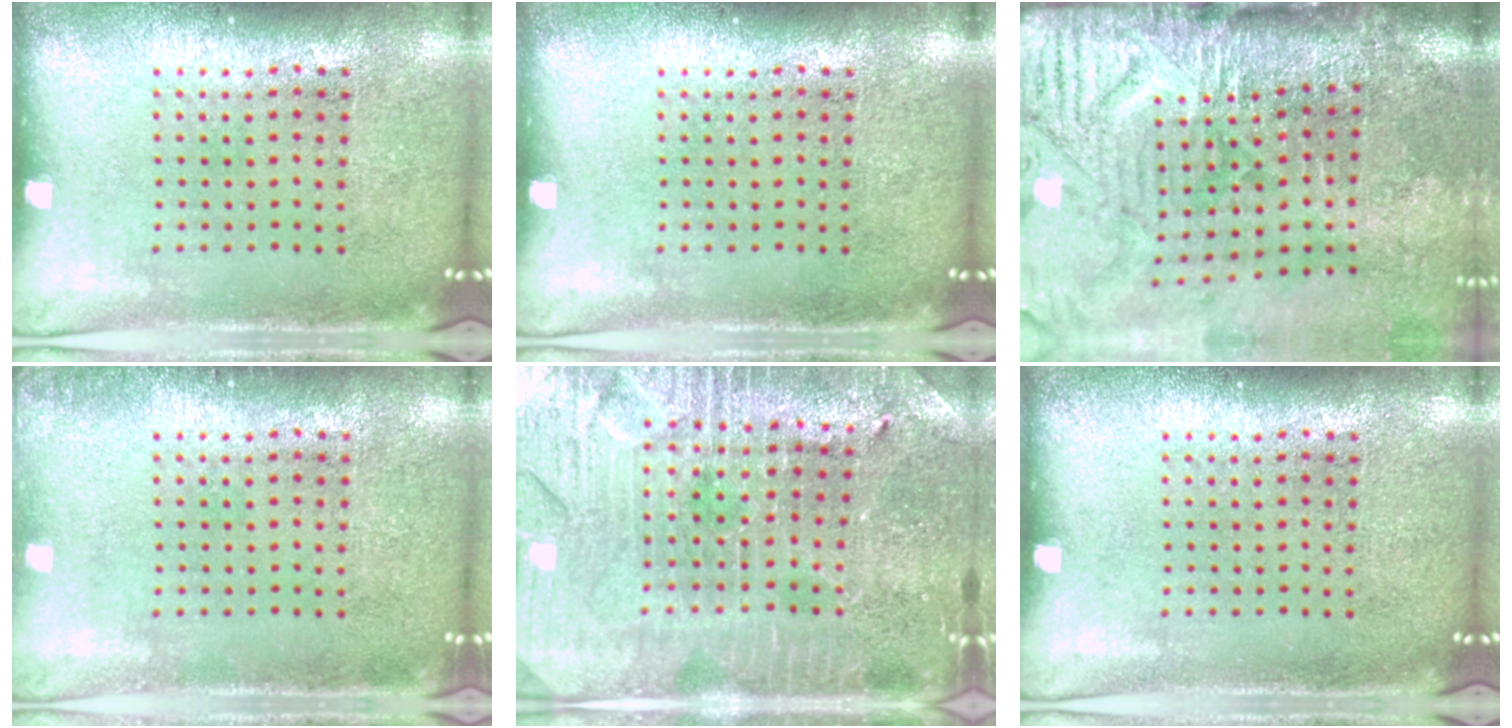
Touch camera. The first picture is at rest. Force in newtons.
{"total": 0.0}
{"total": 4.8, "press": 3.9, "slide": 2.7}
{"total": 0.7, "press": 0.6, "slide": 0.2}
{"total": 3.3, "press": 3.3, "slide": 0.6}
{"total": 0.0}